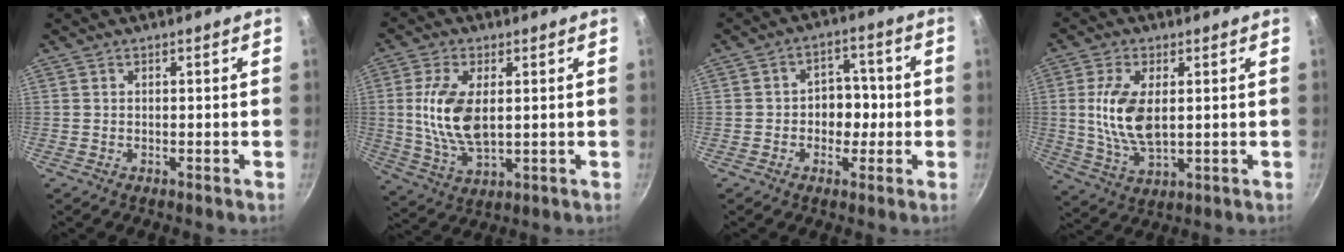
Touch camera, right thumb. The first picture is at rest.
{"total": 11.7, "force": [1.3, 6.0, 10.0], "torque": [-0.194, -0.007, 0.029]}
{"total": 6.9, "force": [-0.9, 5.5, 4.0], "torque": [-0.002, 0.017, -0.019]}
{"total": 11.1, "force": [1.2, 5.6, 9.4], "torque": [-0.183, -0.007, 0.027]}